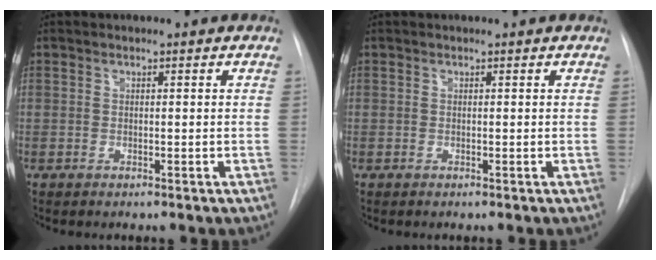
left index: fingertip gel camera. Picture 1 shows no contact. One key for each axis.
{"total": 1.0, "fx": 0.9, "fy": -0.1, "fz": 0.2, "tx": -0.004, "ty": 0.017, "tz": 0.019}